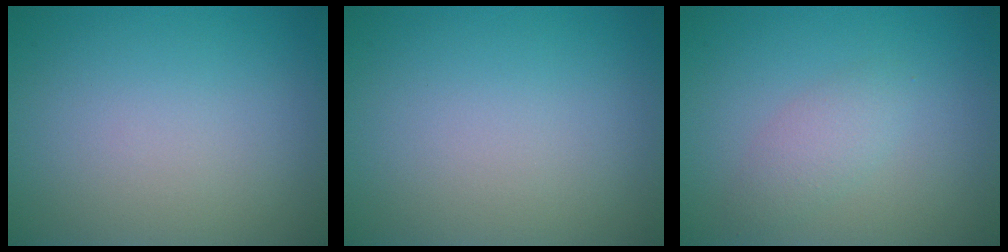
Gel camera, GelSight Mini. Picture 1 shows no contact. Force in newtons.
{"total": 0.0}
{"total": 1.9, "press": 1.9, "slide": 0.2}